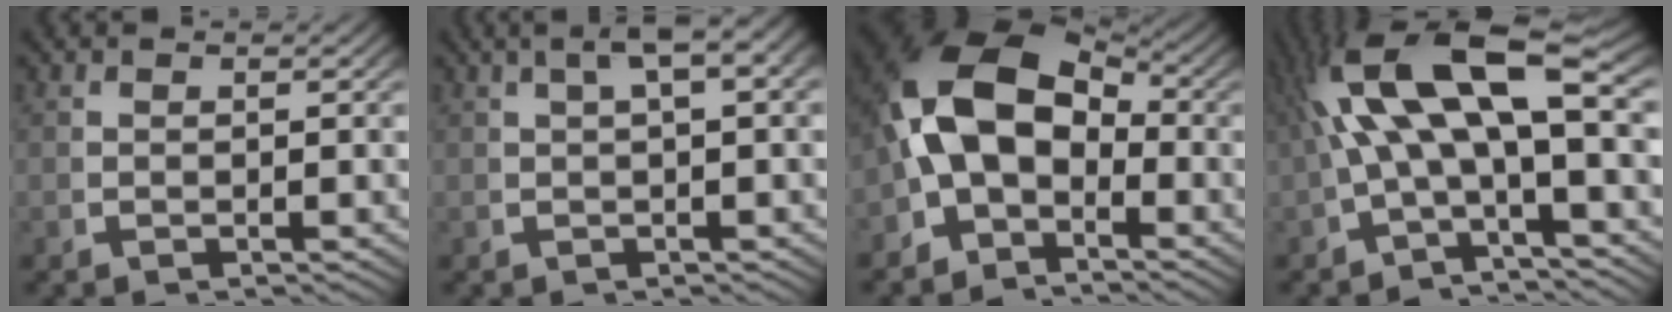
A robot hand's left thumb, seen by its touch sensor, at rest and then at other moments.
{"total": 5.5, "force": [2.2, 1.9, 4.7], "torque": [-0.060, 0.030, 0.027]}
{"total": 14.0, "force": [-0.1, 10.2, 9.6], "torque": [-0.179, -0.015, -0.010]}
{"total": 11.7, "force": [0.8, 5.7, 10.2], "torque": [-0.195, -0.002, 0.022]}